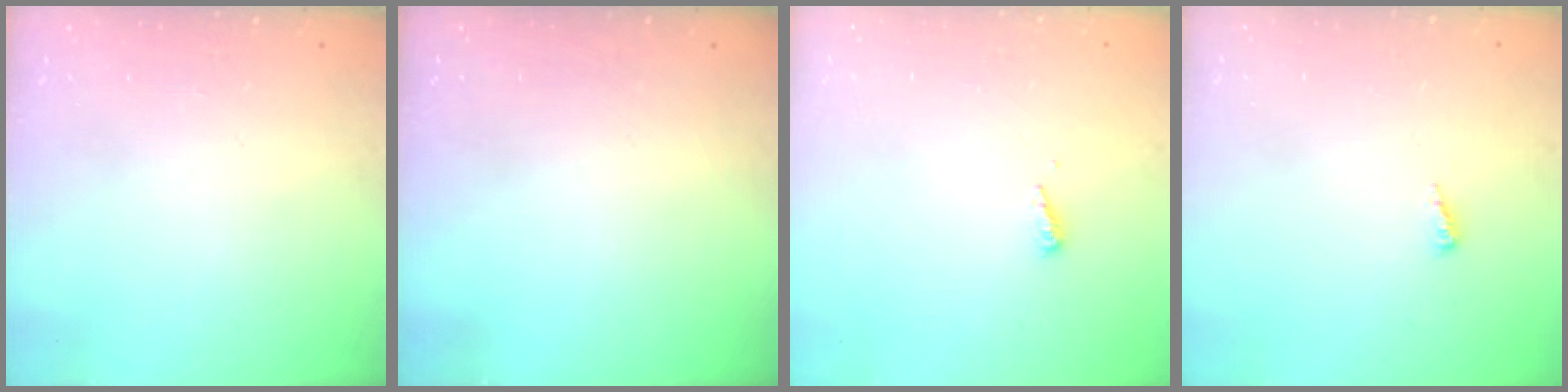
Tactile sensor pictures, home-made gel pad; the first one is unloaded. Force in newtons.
{"total": 0.0}
{"total": 4.0, "press": 4.0, "slide": 0.4}
{"total": 2.5, "press": 2.5, "slide": 0.2}